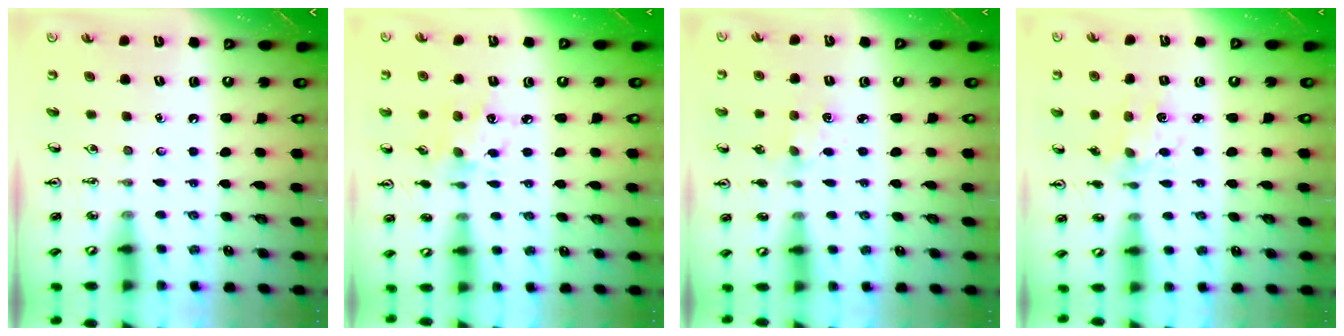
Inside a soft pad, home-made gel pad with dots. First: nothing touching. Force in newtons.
{"total": 6.9, "press": 6.7, "slide": 1.6}
{"total": 1.9, "press": 1.9, "slide": 0.2}
{"total": 2.9, "press": 2.9, "slide": 0.2}